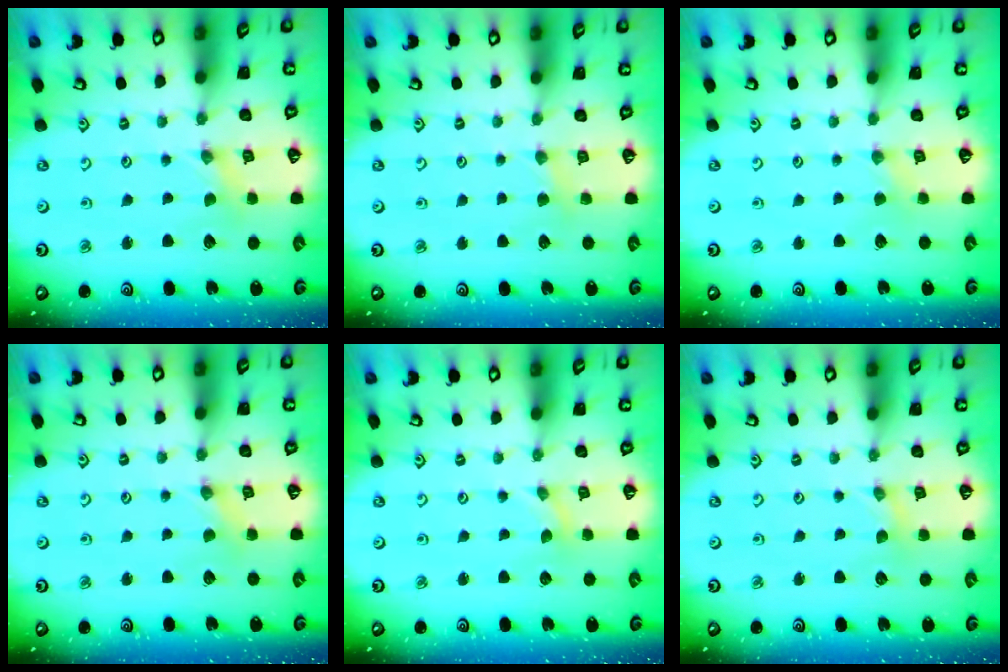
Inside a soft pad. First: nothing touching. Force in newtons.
{"total": 3.0, "press": 3.0, "slide": 0.4}
{"total": 0.8, "press": 0.8, "slide": 0.3}
{"total": 1.9, "press": 1.9, "slide": 0.3}
{"total": 0.0}
{"total": 0.6, "press": 0.6, "slide": 0.2}